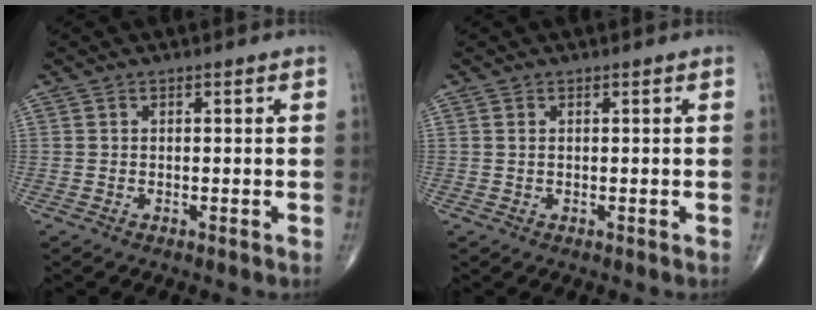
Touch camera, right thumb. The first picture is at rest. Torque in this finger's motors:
{"motor_torque": [-0.05, -0.17, 0.11, 0.28, -0.03]}